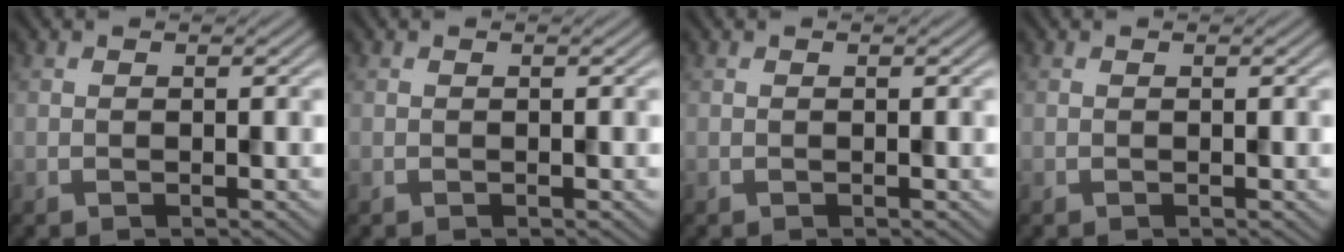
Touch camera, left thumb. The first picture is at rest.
{"total": 0.0}
{"total": 0.0}
{"total": 0.0}